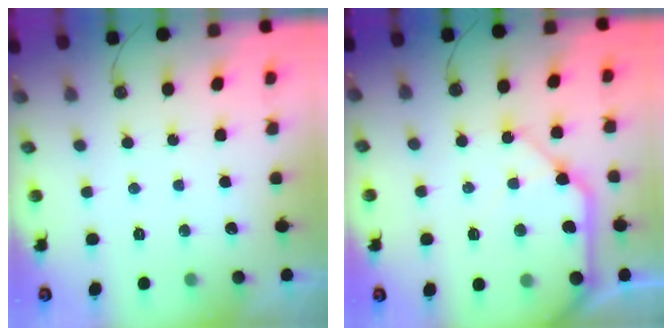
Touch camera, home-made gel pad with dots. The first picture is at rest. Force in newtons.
{"total": 13.6, "press": 13.4, "slide": 2.2}